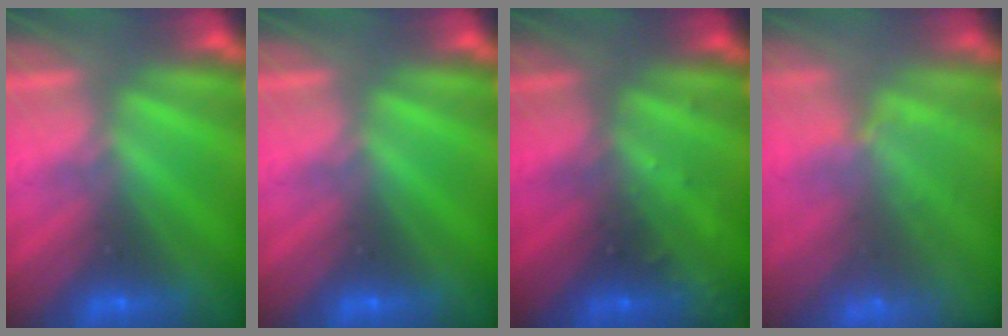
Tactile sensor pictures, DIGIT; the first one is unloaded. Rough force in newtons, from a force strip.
{"total": 0.0}
{"total": 2.8}
{"total": 9.8}